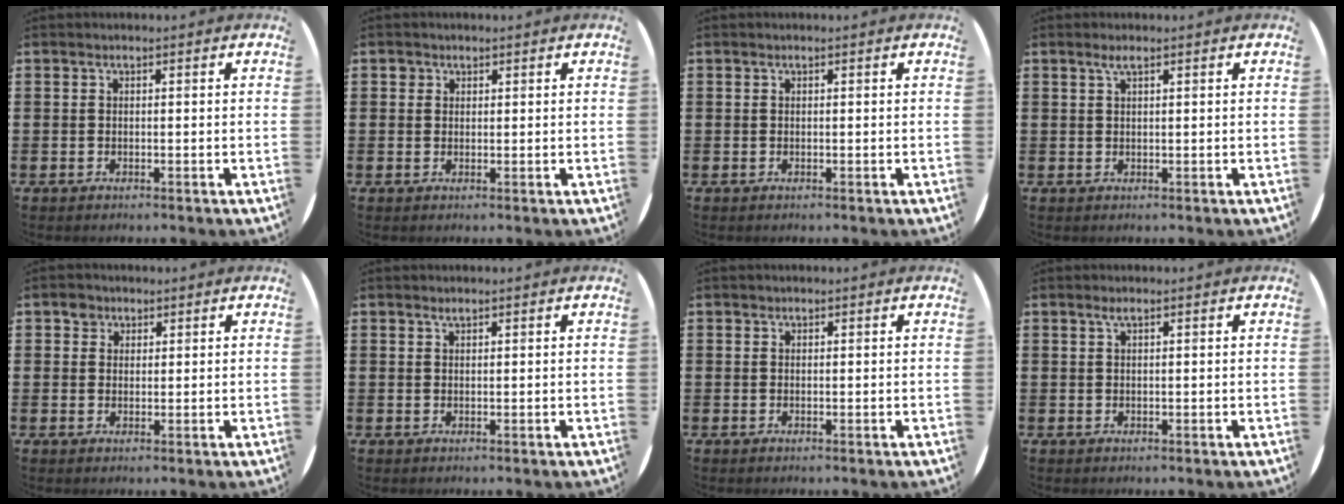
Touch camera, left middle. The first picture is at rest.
{"total": 1.1, "force": [0.8, 0.8, 0.0], "torque": [0.014, -0.004, 0.012]}
{"total": 0.0}
{"total": 1.4, "force": [0.8, 0.1, 1.1], "torque": [-0.024, 0.004, 0.014]}
{"total": 2.0, "force": [1.5, 1.4, 0.3], "torque": [0.009, -0.002, 0.026]}
{"total": 0.6, "force": [0.6, 0.1, 0.2], "torque": [-0.004, 0.000, 0.011]}
{"total": 0.0}
{"total": 0.9, "force": [0.5, 0.1, 0.8], "torque": [-0.015, 0.003, 0.008]}